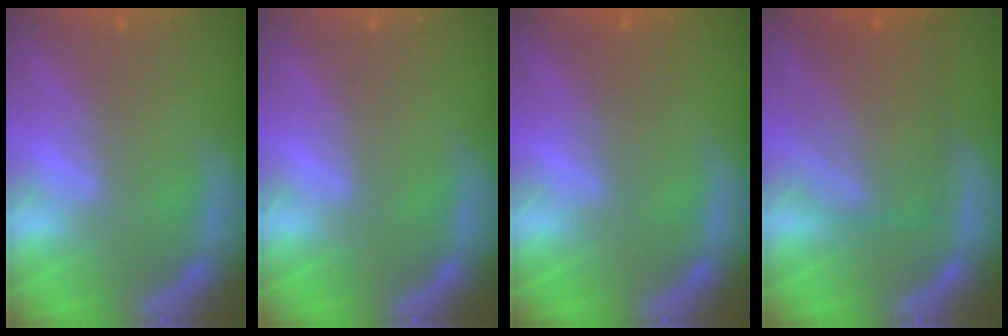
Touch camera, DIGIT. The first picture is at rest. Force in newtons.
{"total": 0.0}
{"total": 2.0}
{"total": 8.1}